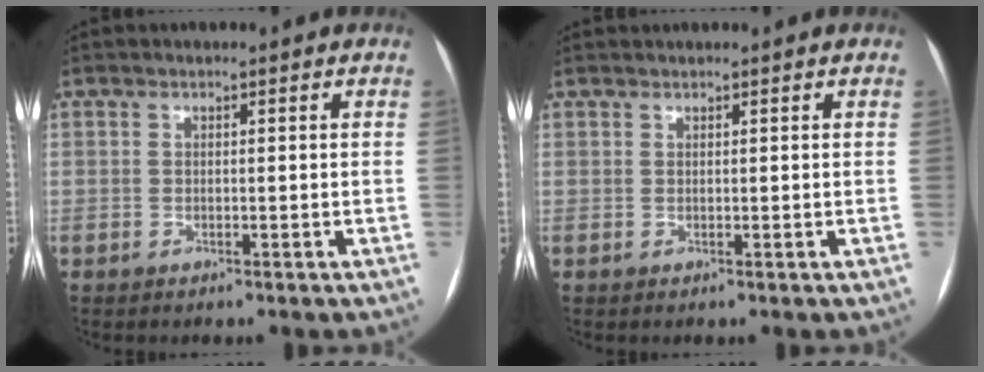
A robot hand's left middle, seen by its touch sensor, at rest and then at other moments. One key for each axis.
{"total": 1.8, "fx": -0.1, "fy": -1.3, "fz": -1.3, "tx": 0.020, "ty": 0.002, "tz": 0.003}